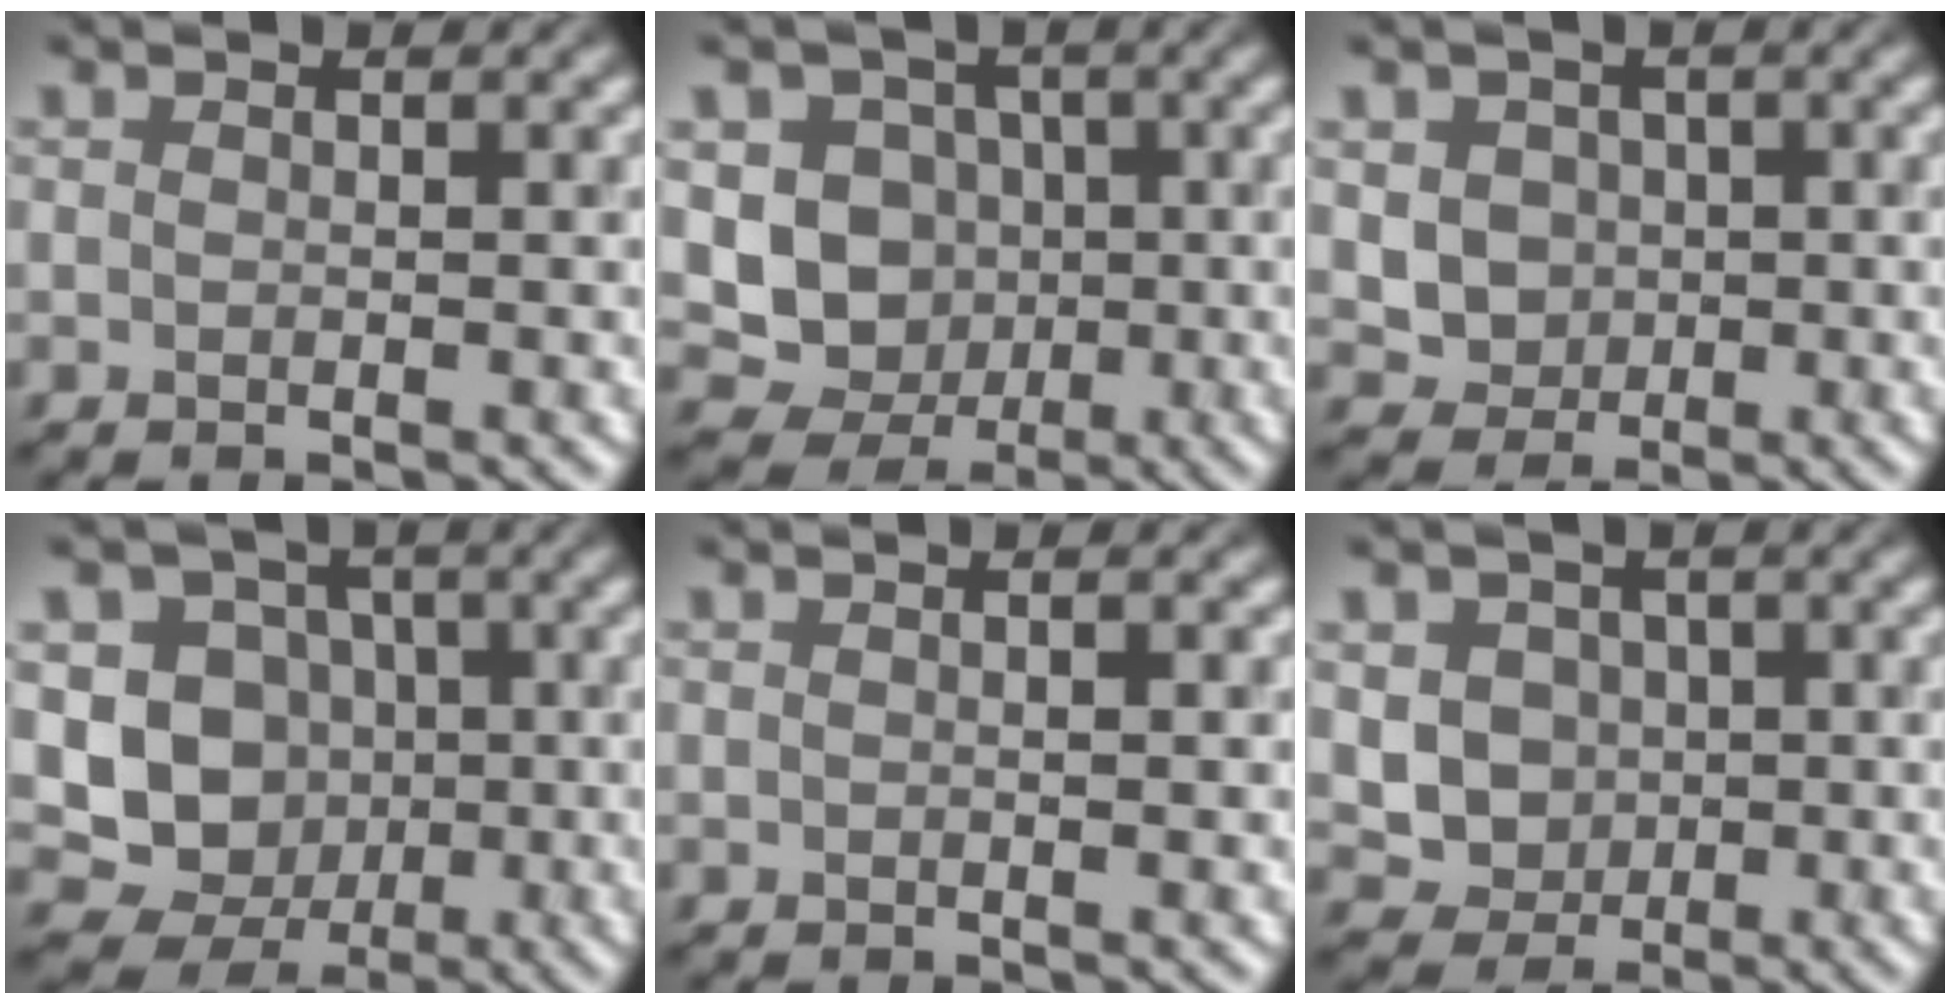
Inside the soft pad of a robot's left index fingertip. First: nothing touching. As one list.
[{"total": 6.5, "force": [0.2, 6.0, 2.5], "torque": [-0.019, 0.004, -0.019]}, {"total": 3.0, "force": [0.3, 2.7, 1.3], "torque": [-0.028, -0.007, 0.010]}, {"total": 7.4, "force": [-0.2, 6.8, 2.8], "torque": [-0.030, 0.001, -0.025]}, {"total": 1.0, "force": [0.1, 0.1, 1.0], "torque": [-0.015, 0.002, 0.000]}, {"total": 3.8, "force": [0.3, 3.4, 1.6], "torque": [-0.031, -0.005, 0.004]}]